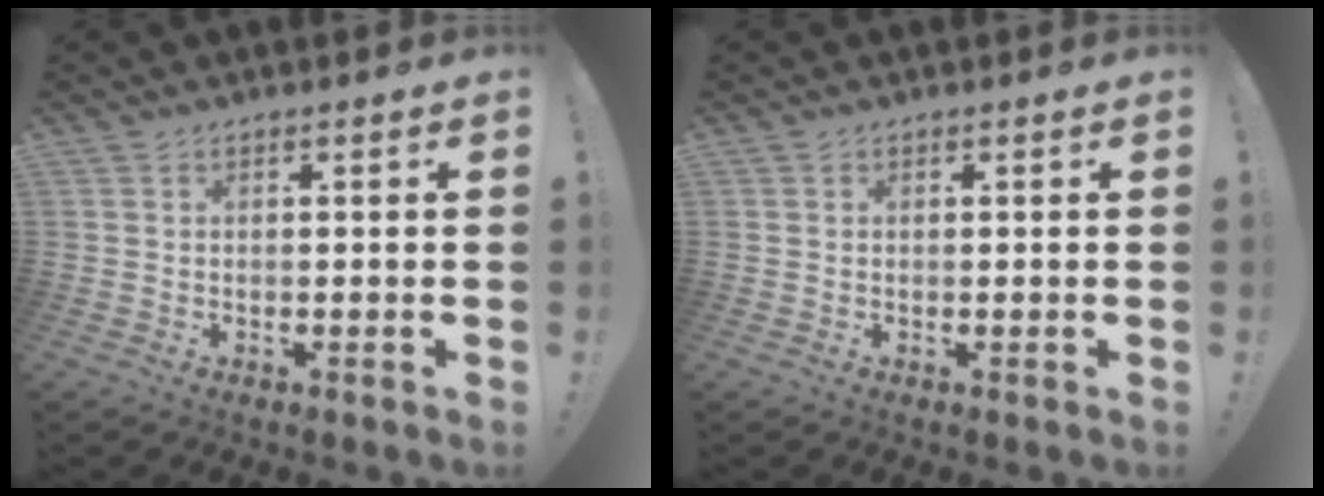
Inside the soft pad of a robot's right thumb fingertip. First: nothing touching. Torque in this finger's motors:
{"motor_torque": [0.12, -0.17, 0.27, -0.25, 0.00]}